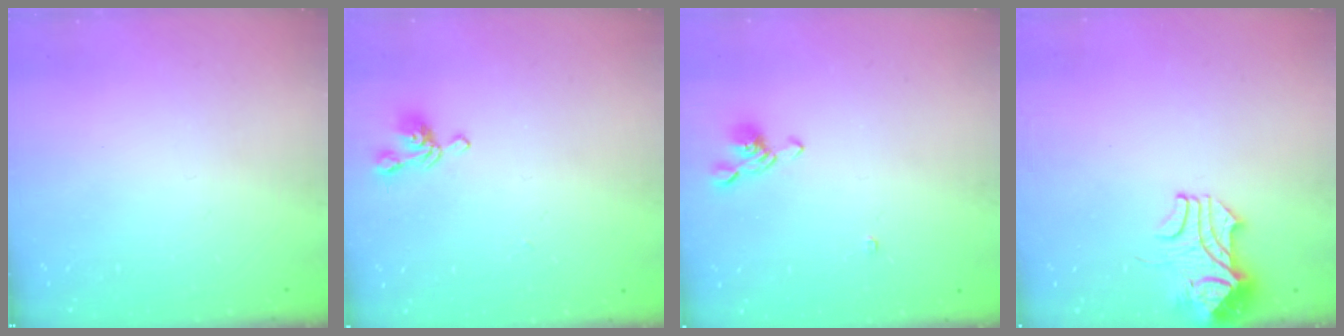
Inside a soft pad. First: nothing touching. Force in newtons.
{"total": 4.2, "press": 4.2, "slide": 0.3}
{"total": 2.5, "press": 2.4, "slide": 0.7}
{"total": 2.5, "press": 2.3, "slide": 0.8}